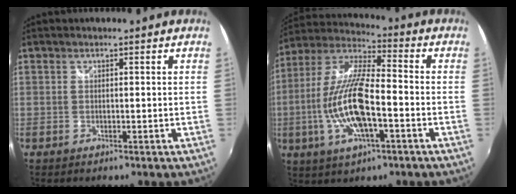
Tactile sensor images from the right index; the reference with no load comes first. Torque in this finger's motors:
{"motor_torque": [2.14, 0.00, 1.05, 0.21]}